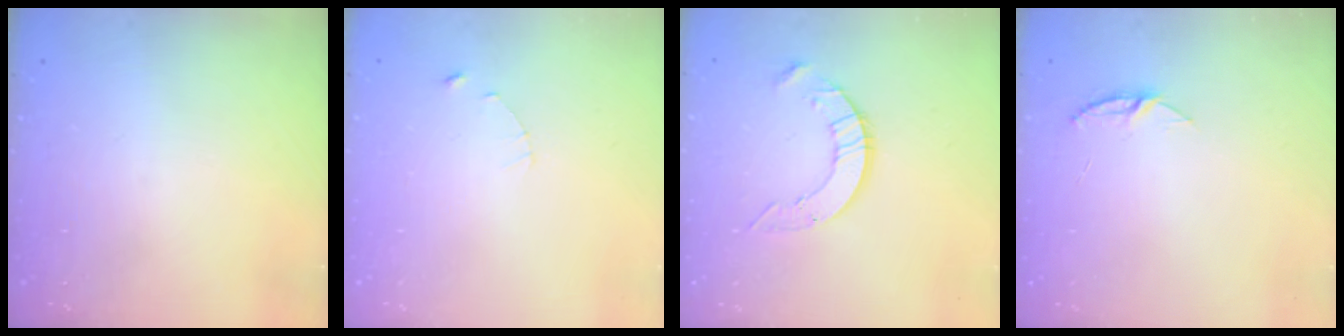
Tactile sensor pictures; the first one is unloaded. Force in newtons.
{"total": 1.2, "press": 1.1, "slide": 0.2}
{"total": 7.0, "press": 7.0, "slide": 0.4}
{"total": 4.6, "press": 4.5, "slide": 0.4}